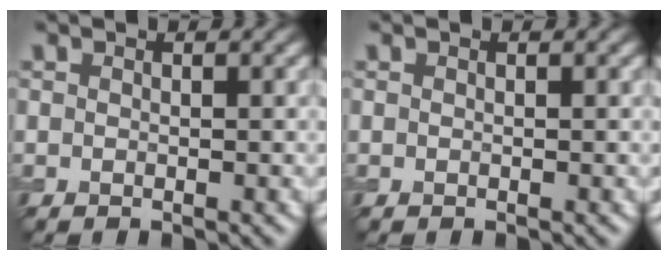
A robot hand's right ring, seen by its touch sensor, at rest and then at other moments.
{"total": 0.0}